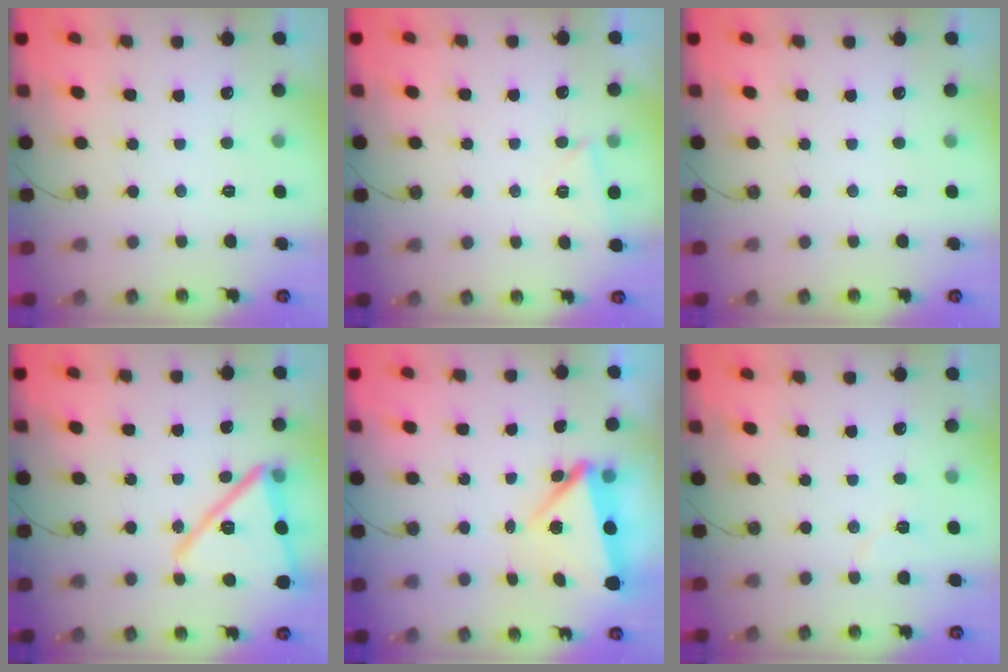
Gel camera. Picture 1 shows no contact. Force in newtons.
{"total": 2.7, "press": 2.7, "slide": 0.3}
{"total": 0.0}
{"total": 17.9, "press": 16.8, "slide": 6.2}
{"total": 8.0, "press": 7.9, "slide": 1.5}
{"total": 5.9, "press": 5.4, "slide": 2.4}